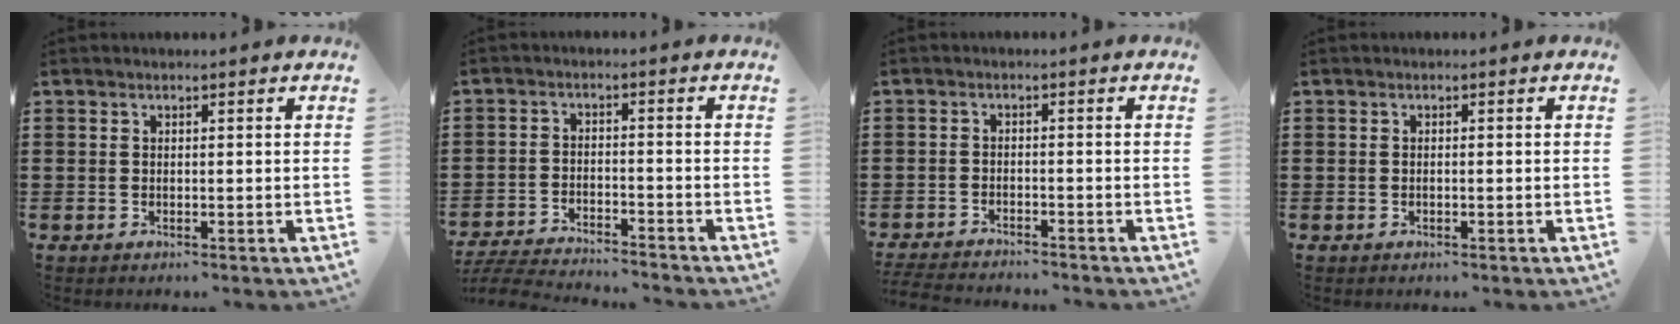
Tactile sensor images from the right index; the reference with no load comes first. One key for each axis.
{"total": 4.7, "fx": -4.7, "fy": 0.0, "fz": 0.8, "tx": -0.025, "ty": -0.006, "tz": -0.097}
{"total": 2.7, "fx": -2.7, "fy": -0.1, "fz": 0.1, "tx": -0.011, "ty": -0.006, "tz": -0.057}
{"total": 0.0}